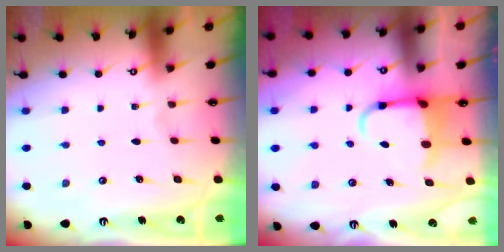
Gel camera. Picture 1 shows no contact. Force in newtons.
{"total": 5.7, "press": 5.5, "slide": 1.5}